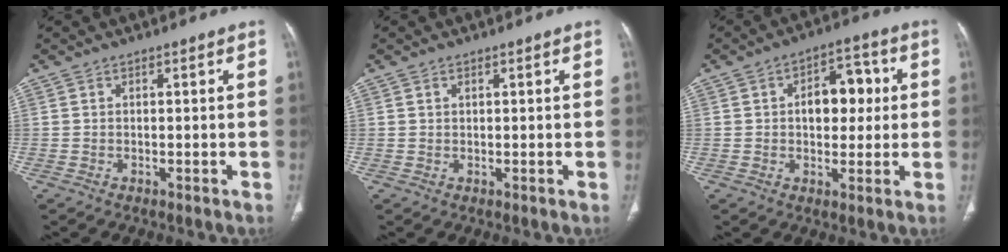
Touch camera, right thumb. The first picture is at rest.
{"total": 0.7, "force": [0.4, 0.5, 0.3], "torque": [-0.004, -0.002, 0.008]}
{"total": 9.6, "force": [1.2, 6.1, 7.3], "torque": [-0.071, 0.019, 0.016]}